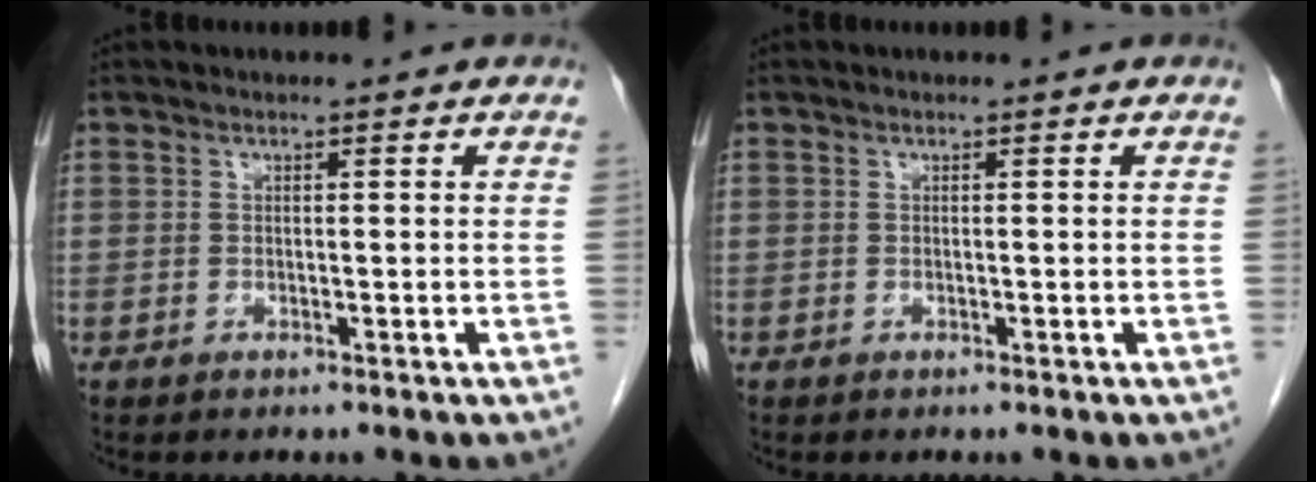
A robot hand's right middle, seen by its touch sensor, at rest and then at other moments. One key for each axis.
{"total": 0.0}